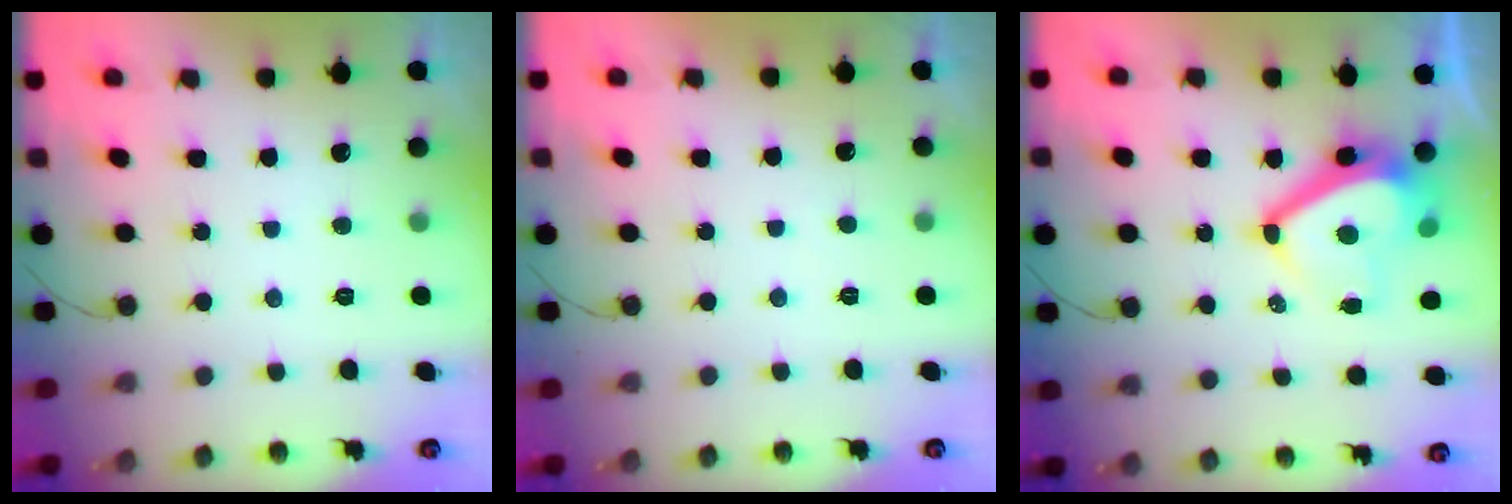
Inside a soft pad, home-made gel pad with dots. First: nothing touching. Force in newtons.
{"total": 1.2, "press": 1.1, "slide": 0.4}
{"total": 10.6, "press": 10.2, "slide": 2.7}